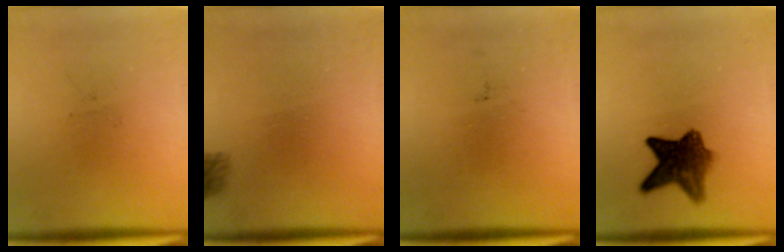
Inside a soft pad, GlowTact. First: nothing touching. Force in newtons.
{"total": 1.6}
{"total": 0.0}
{"total": 7.5}